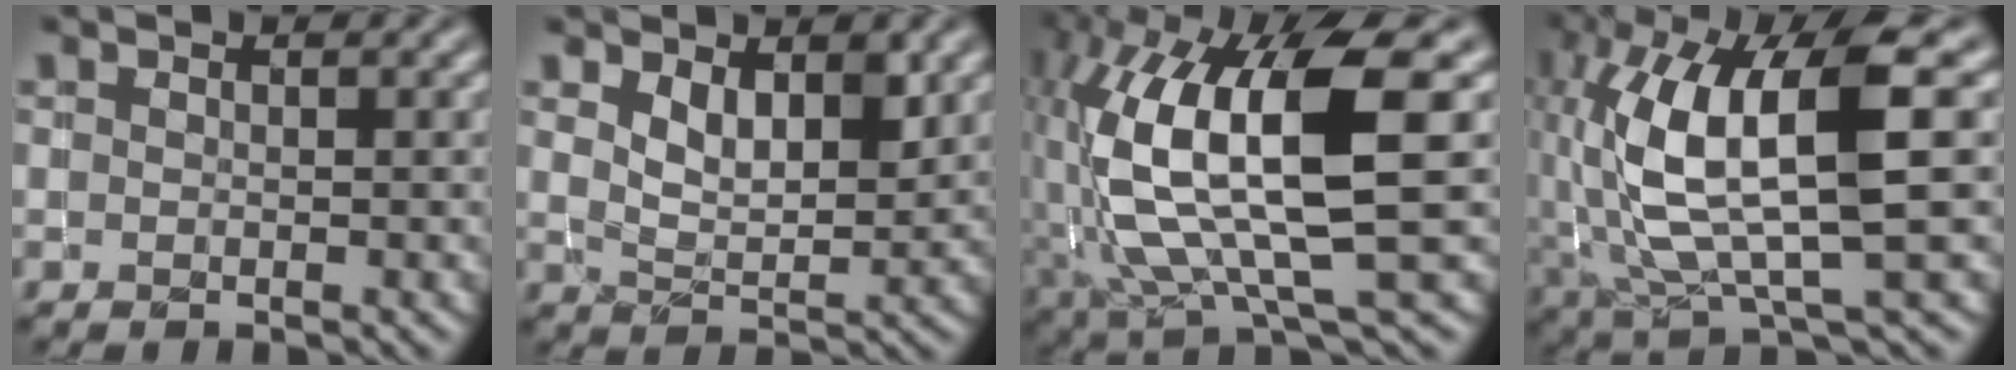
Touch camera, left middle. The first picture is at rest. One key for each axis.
{"total": 3.4, "fx": 1.7, "fy": 1.5, "fz": 2.5, "tx": -0.047, "ty": -0.006, "tz": 0.033}
{"total": 13.2, "fx": 1.0, "fy": 4.1, "fz": 12.5, "tx": -0.250, "ty": -0.005, "tz": 0.023}
{"total": 11.1, "fx": 1.6, "fy": 3.1, "fz": 10.6, "tx": -0.208, "ty": 0.002, "tz": 0.038}